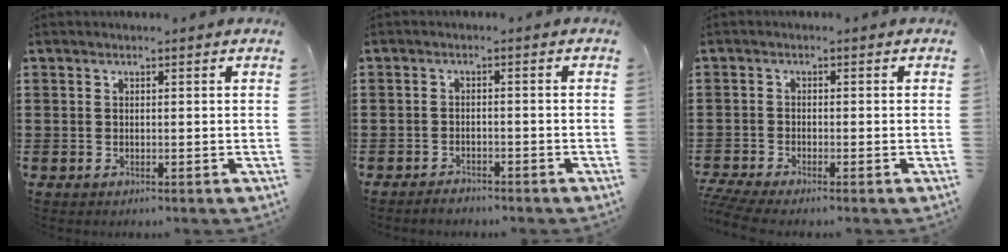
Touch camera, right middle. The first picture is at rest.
{"total": 1.6, "force": [-1.6, 0.3, 0.2], "torque": [-0.010, 0.000, -0.033]}
{"total": 2.2, "force": [-1.8, 0.0, 1.1], "torque": [-0.035, -0.005, -0.041]}